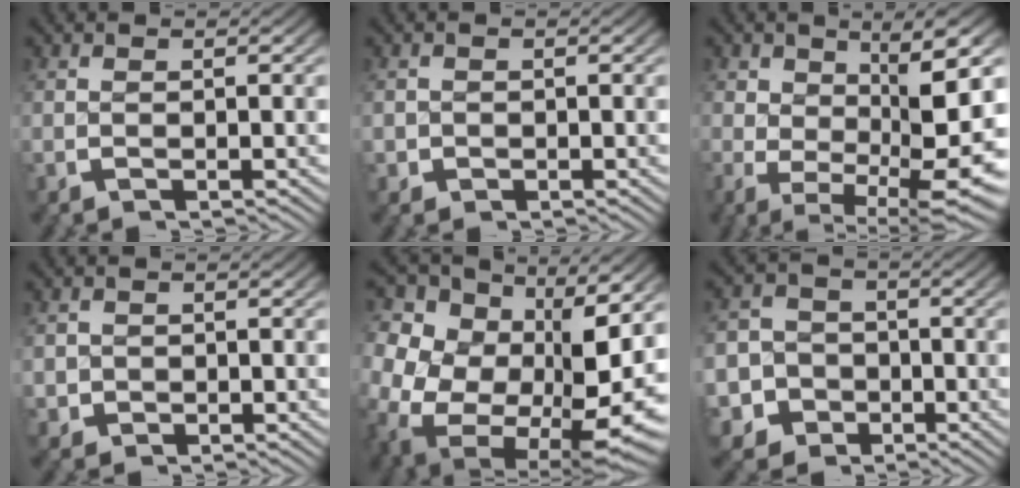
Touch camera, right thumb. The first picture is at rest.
{"total": 1.1, "force": [-0.4, 1.0, 0.1], "torque": [-0.003, -0.007, -0.006]}
{"total": 9.3, "force": [-1.2, 4.2, 8.2], "torque": [-0.129, -0.044, 0.010]}
{"total": 2.2, "force": [-0.4, 2.1, 0.5], "torque": [-0.017, -0.015, 0.000]}
{"total": 18.1, "force": [-2.9, 13.5, 11.8], "torque": [-0.278, -0.097, -0.011]}
{"total": 11.5, "force": [-4.5, 10.0, 3.6], "torque": [-0.074, -0.049, -0.076]}